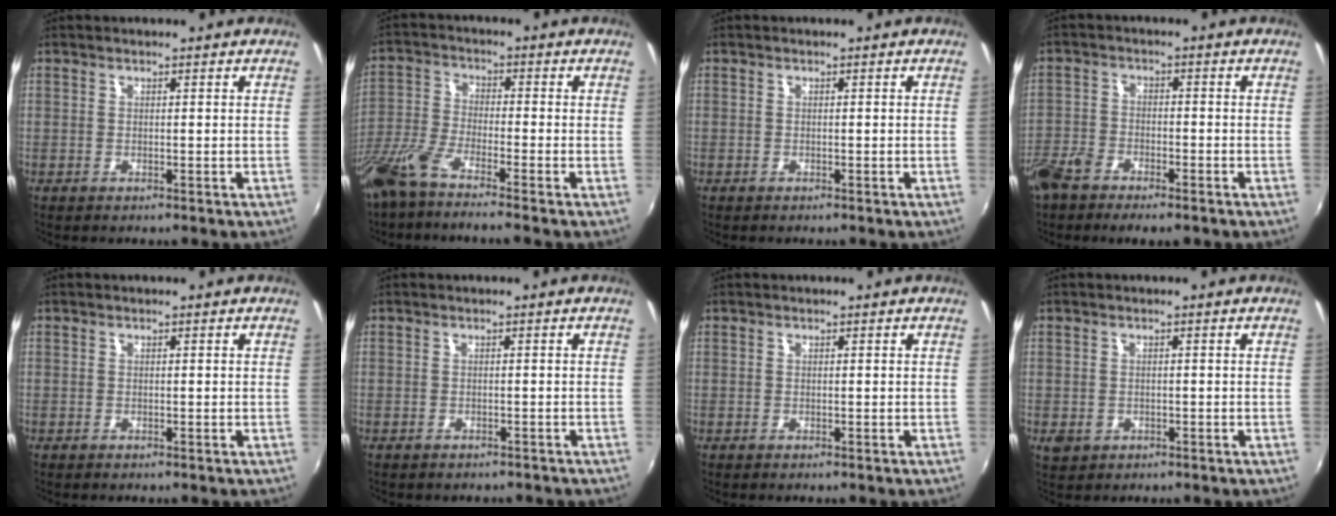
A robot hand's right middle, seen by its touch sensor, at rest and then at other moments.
{"total": 8.5, "force": [-6.5, 0.7, 5.5], "torque": [-0.124, -0.018, -0.130]}
{"total": 0.0}
{"total": 8.0, "force": [-5.8, 3.6, 4.2], "torque": [-0.108, -0.013, -0.114]}
{"total": 0.0}
{"total": 2.2, "force": [-1.9, 0.8, 0.7], "torque": [-0.017, -0.008, -0.022]}
{"total": 0.0}
{"total": 2.8, "force": [-0.9, 2.4, 1.2], "torque": [-0.023, -0.004, -0.011]}